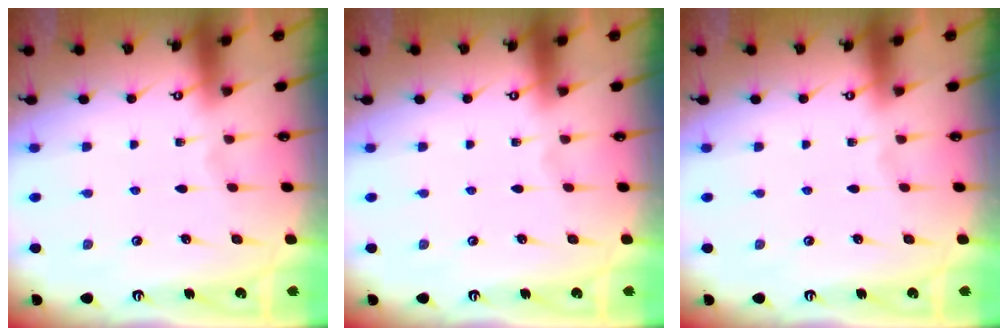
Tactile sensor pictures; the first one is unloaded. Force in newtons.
{"total": 0.0}
{"total": 0.0}